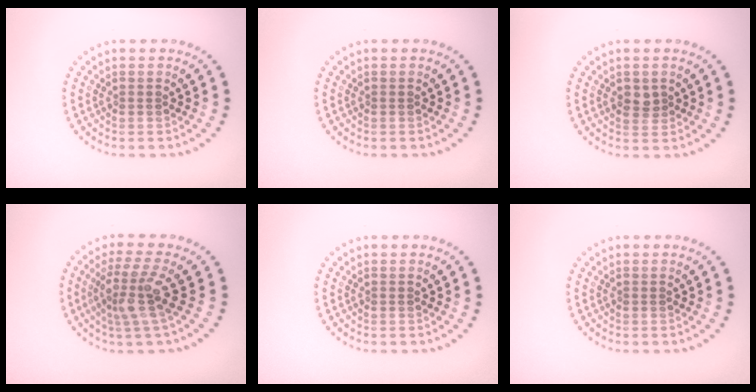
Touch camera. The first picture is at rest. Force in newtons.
{"total": 0.0}
{"total": 1.5, "press": 1.5, "slide": 0.4}
{"total": 3.8, "press": 2.8, "slide": 2.5}
{"total": 0.0}
{"total": 0.0}